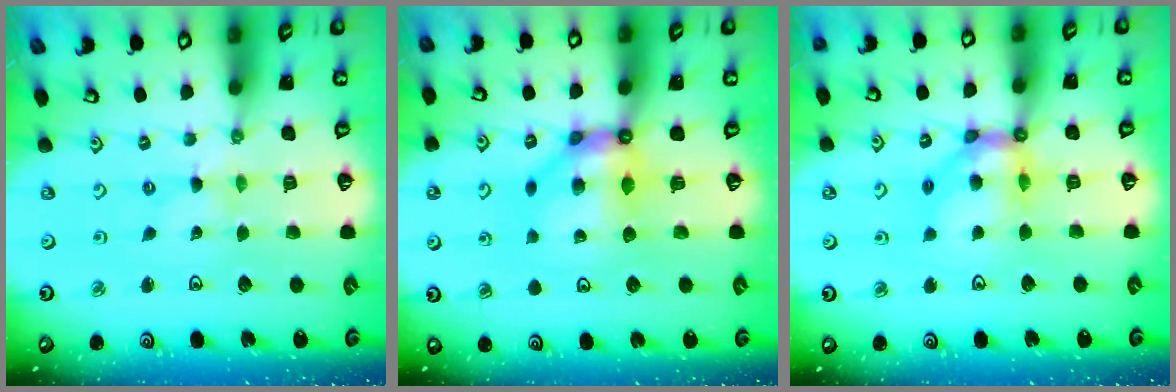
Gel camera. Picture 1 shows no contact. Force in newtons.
{"total": 9.4, "press": 9.4, "slide": 0.6}
{"total": 12.4, "press": 12.3, "slide": 1.5}